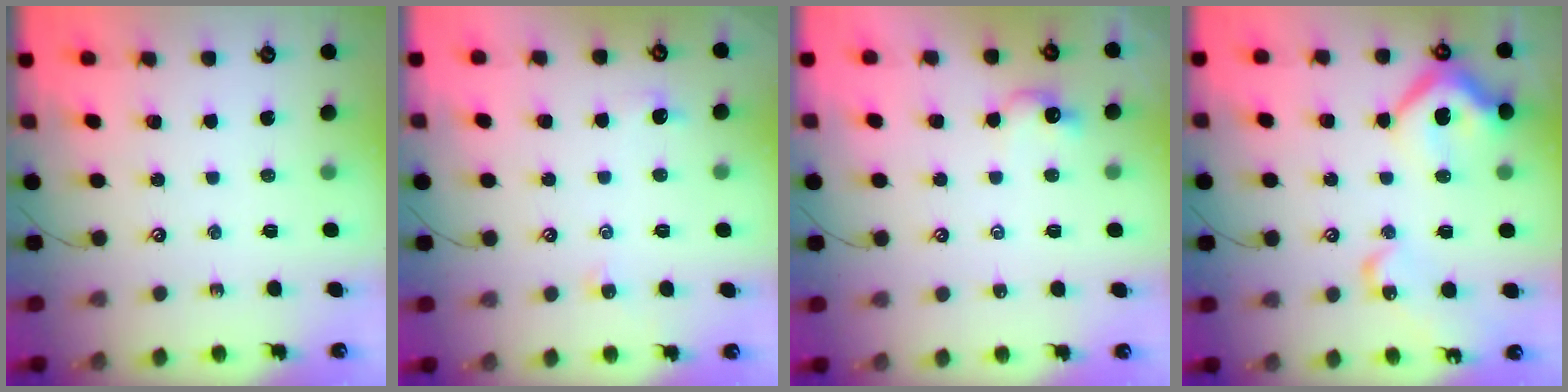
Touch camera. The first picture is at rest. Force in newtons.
{"total": 0.0}
{"total": 1.5, "press": 1.4, "slide": 0.5}
{"total": 16.0, "press": 16.0, "slide": 1.6}